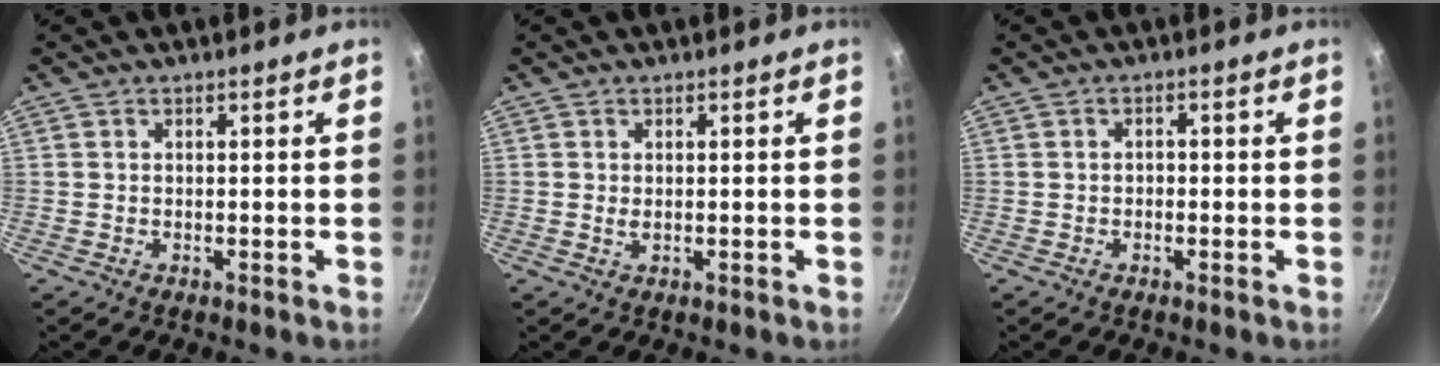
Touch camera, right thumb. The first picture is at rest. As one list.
[{"total": 0.7, "force": [0.1, 0.4, 0.6], "torque": [-0.012, -0.002, 0.005]}, {"total": 1.1, "force": [-0.3, 0.9, 0.7], "torque": [-0.002, 0.005, -0.007]}]